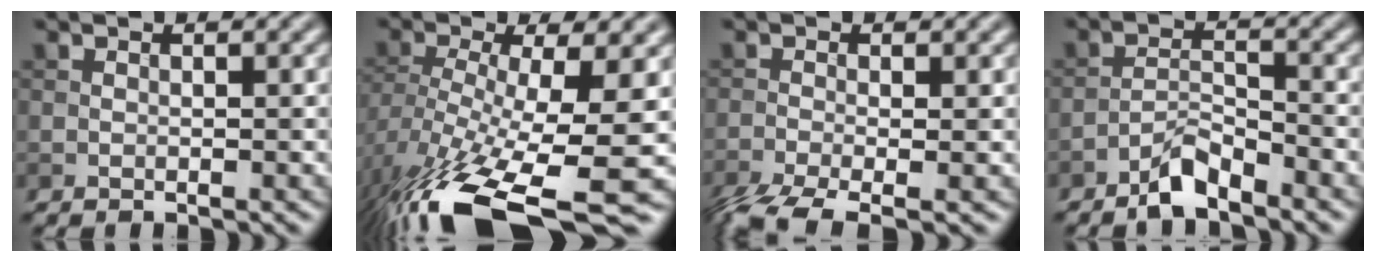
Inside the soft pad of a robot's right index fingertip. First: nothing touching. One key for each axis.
{"total": 14.6, "fx": -6.8, "fy": 4.8, "fz": 12.0, "tx": -0.245, "ty": -0.029, "tz": -0.099}
{"total": 4.9, "fx": -3.2, "fy": 1.4, "fz": 3.5, "tx": -0.075, "ty": -0.019, "tz": -0.067}
{"total": 3.1, "fx": -2.5, "fy": 0.7, "fz": 1.6, "tx": -0.029, "ty": 0.008, "tz": -0.053}